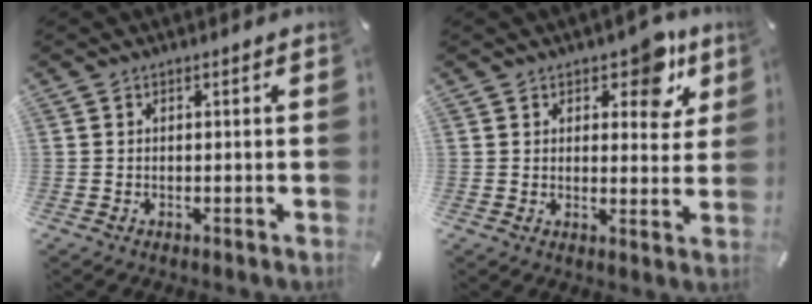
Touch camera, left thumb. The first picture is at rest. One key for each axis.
{"total": 8.7, "fx": 5.4, "fy": 4.7, "fz": 4.9, "tx": -0.031, "ty": -0.036, "tz": 0.085}